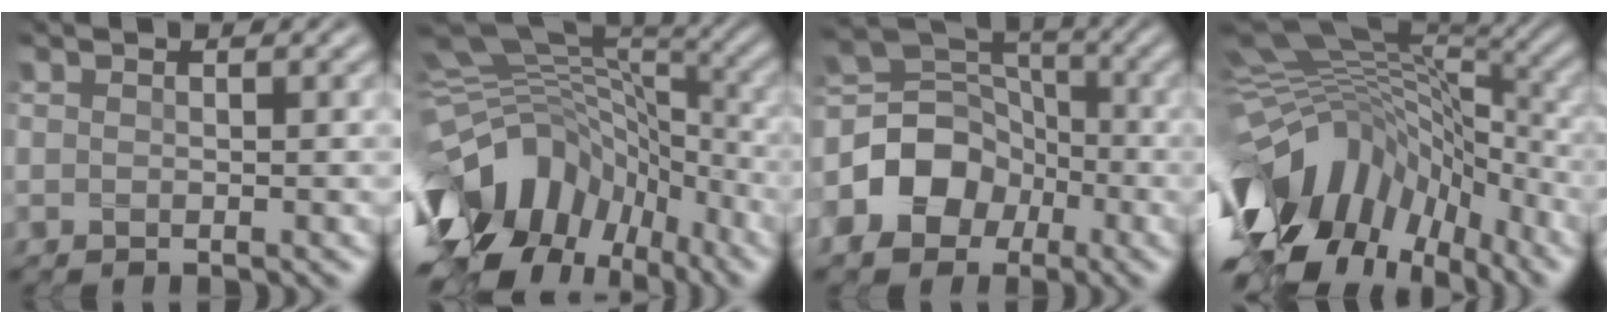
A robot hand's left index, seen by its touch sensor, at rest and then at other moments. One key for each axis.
{"total": 15.3, "fx": -7.2, "fy": 9.7, "fz": 9.5, "tx": -0.194, "ty": 0.010, "tz": -0.086}
{"total": 7.4, "fx": -2.9, "fy": 5.6, "fz": 3.7, "tx": -0.064, "ty": 0.014, "tz": -0.061}
{"total": 14.3, "fx": -5.6, "fy": 7.8, "fz": 10.6, "tx": -0.221, "ty": 0.006, "tz": -0.095}